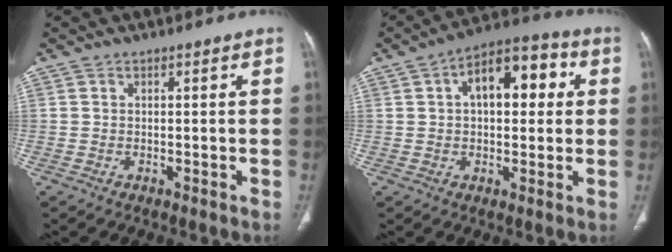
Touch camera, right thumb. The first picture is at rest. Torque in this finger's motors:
{"motor_torque": [0.56, 2.34, 1.15, 0.40, 0.09]}